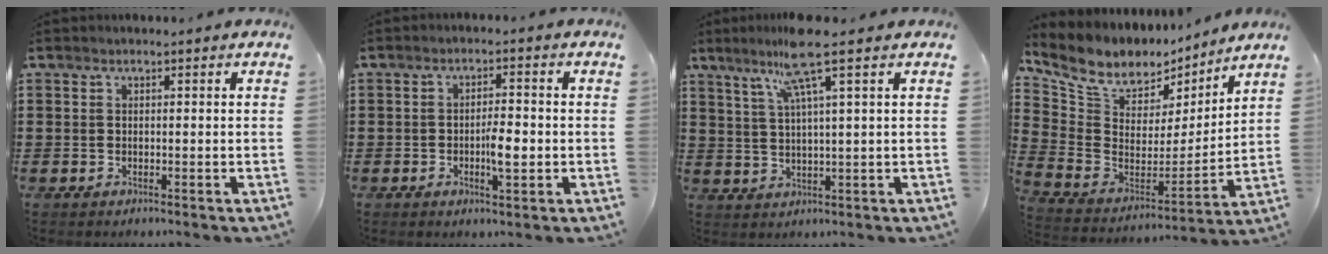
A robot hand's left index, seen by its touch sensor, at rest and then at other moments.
{"total": 4.4, "force": [-0.8, 1.3, 4.2], "torque": [-0.064, 0.002, -0.017]}
{"total": 8.4, "force": [4.6, -0.2, 7.0], "torque": [-0.148, 0.002, 0.079]}
{"total": 8.1, "force": [6.2, 4.4, 2.7], "torque": [-0.093, -0.041, 0.113]}